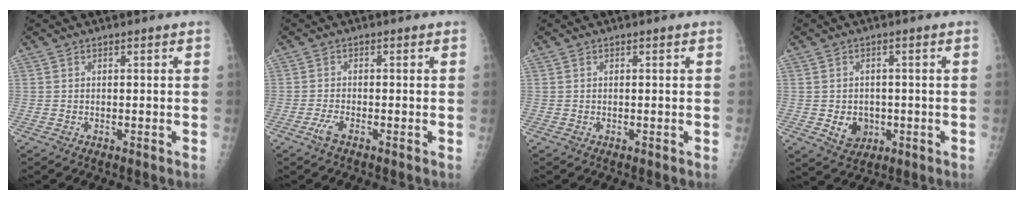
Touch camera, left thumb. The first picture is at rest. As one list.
[{"total": 2.1, "force": [-1.3, 0.5, 1.5], "torque": [-0.039, 0.001, -0.029]}, {"total": 0.0}, {"total": 5.0, "force": [-1.0, 4.2, 2.6], "torque": [-0.019, 0.002, -0.005]}]